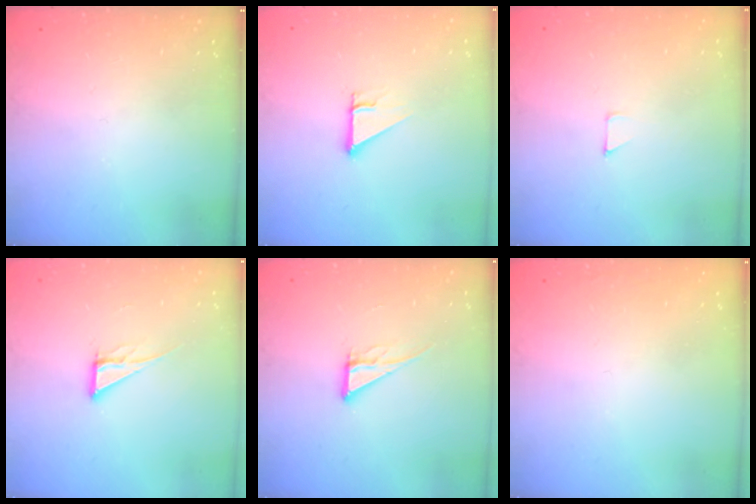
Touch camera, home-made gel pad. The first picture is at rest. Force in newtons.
{"total": 2.5, "press": 2.5, "slide": 0.2}
{"total": 2.7, "press": 2.7, "slide": 0.2}
{"total": 6.1, "press": 6.1, "slide": 0.3}
{"total": 6.6, "press": 6.6, "slide": 0.3}
{"total": 1.6, "press": 1.6, "slide": 0.1}